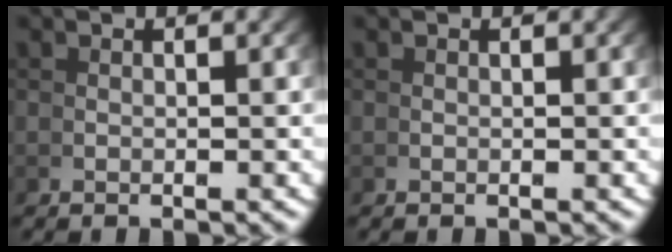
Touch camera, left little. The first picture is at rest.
{"total": 0.0}